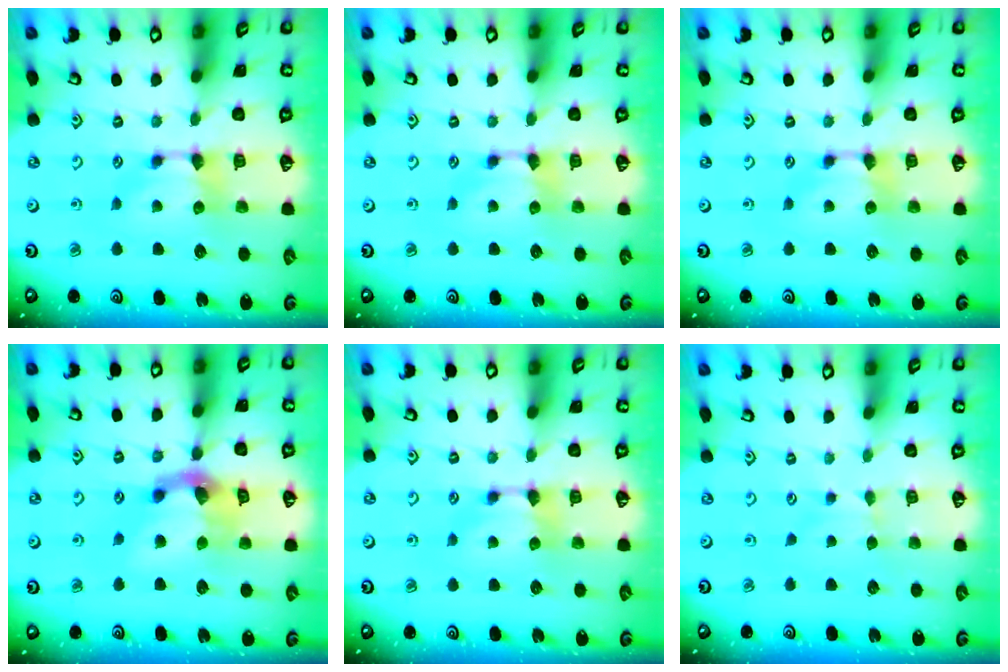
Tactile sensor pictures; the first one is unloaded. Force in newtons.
{"total": 0.0}
{"total": 0.0}
{"total": 5.5, "press": 4.9, "slide": 2.4}
{"total": 0.0}
{"total": 1.6, "press": 1.5, "slide": 0.5}